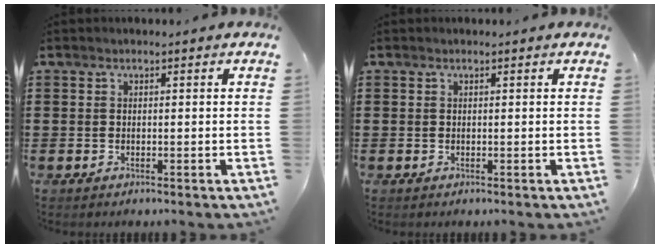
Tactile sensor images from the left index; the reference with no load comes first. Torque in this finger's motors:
{"motor_torque": [-0.10, 0.30, -0.01, 0.00]}